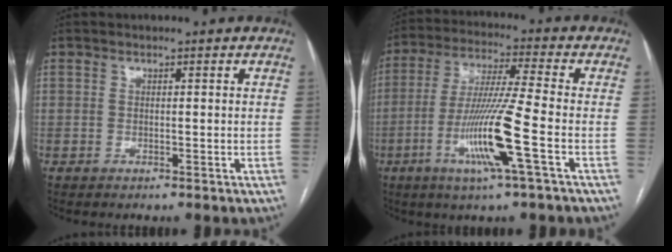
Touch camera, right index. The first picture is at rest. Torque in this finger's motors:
{"motor_torque": [2.00, -0.14, 1.04, 0.21]}